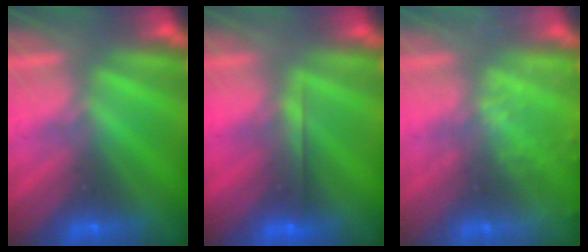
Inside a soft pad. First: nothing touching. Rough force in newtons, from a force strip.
{"total": 2.5}
{"total": 2.4}